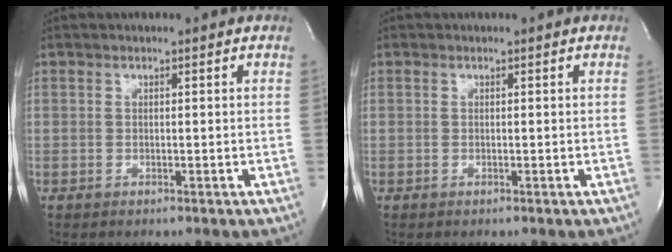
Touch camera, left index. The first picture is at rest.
{"total": 0.0}